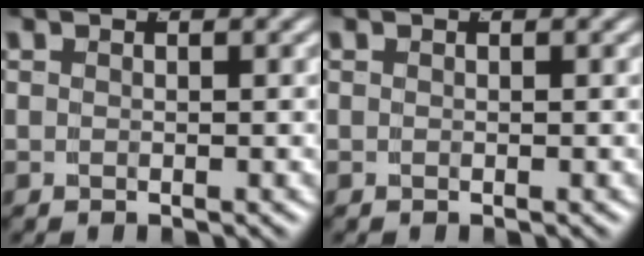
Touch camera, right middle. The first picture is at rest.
{"total": 0.0}